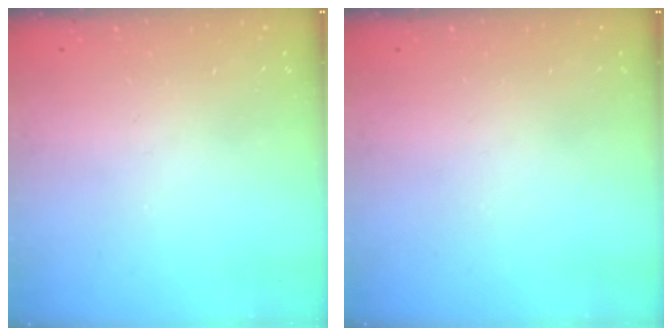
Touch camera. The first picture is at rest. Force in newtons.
{"total": 0.0}